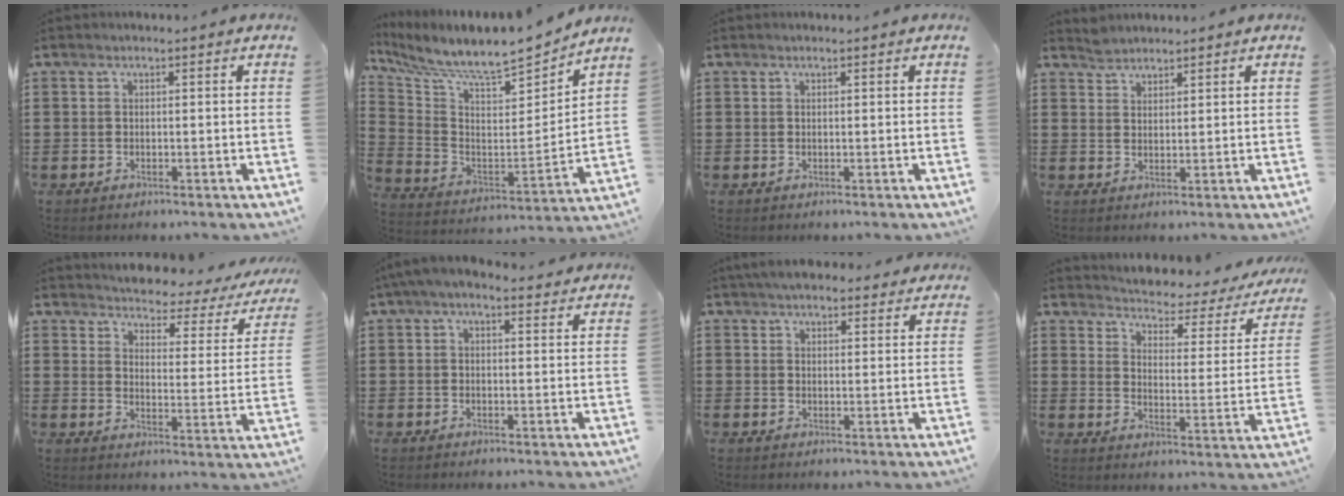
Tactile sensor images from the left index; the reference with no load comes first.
{"total": 7.6, "force": [7.0, 0.9, 2.8], "torque": [-0.093, -0.062, 0.113]}
{"total": 0.0}
{"total": 1.9, "force": [1.9, 0.3, -0.1], "torque": [-0.003, 0.002, 0.037]}
{"total": 3.0, "force": [3.0, 0.3, 0.3], "torque": [-0.021, -0.035, 0.042]}
{"total": 3.2, "force": [2.1, 1.1, 2.1], "torque": [-0.046, 0.003, 0.039]}
{"total": 4.3, "force": [3.9, 1.6, 1.1], "torque": [-0.024, -0.007, 0.072]}
{"total": 2.5, "force": [2.3, 0.6, 0.6], "torque": [-0.031, -0.027, 0.029]}